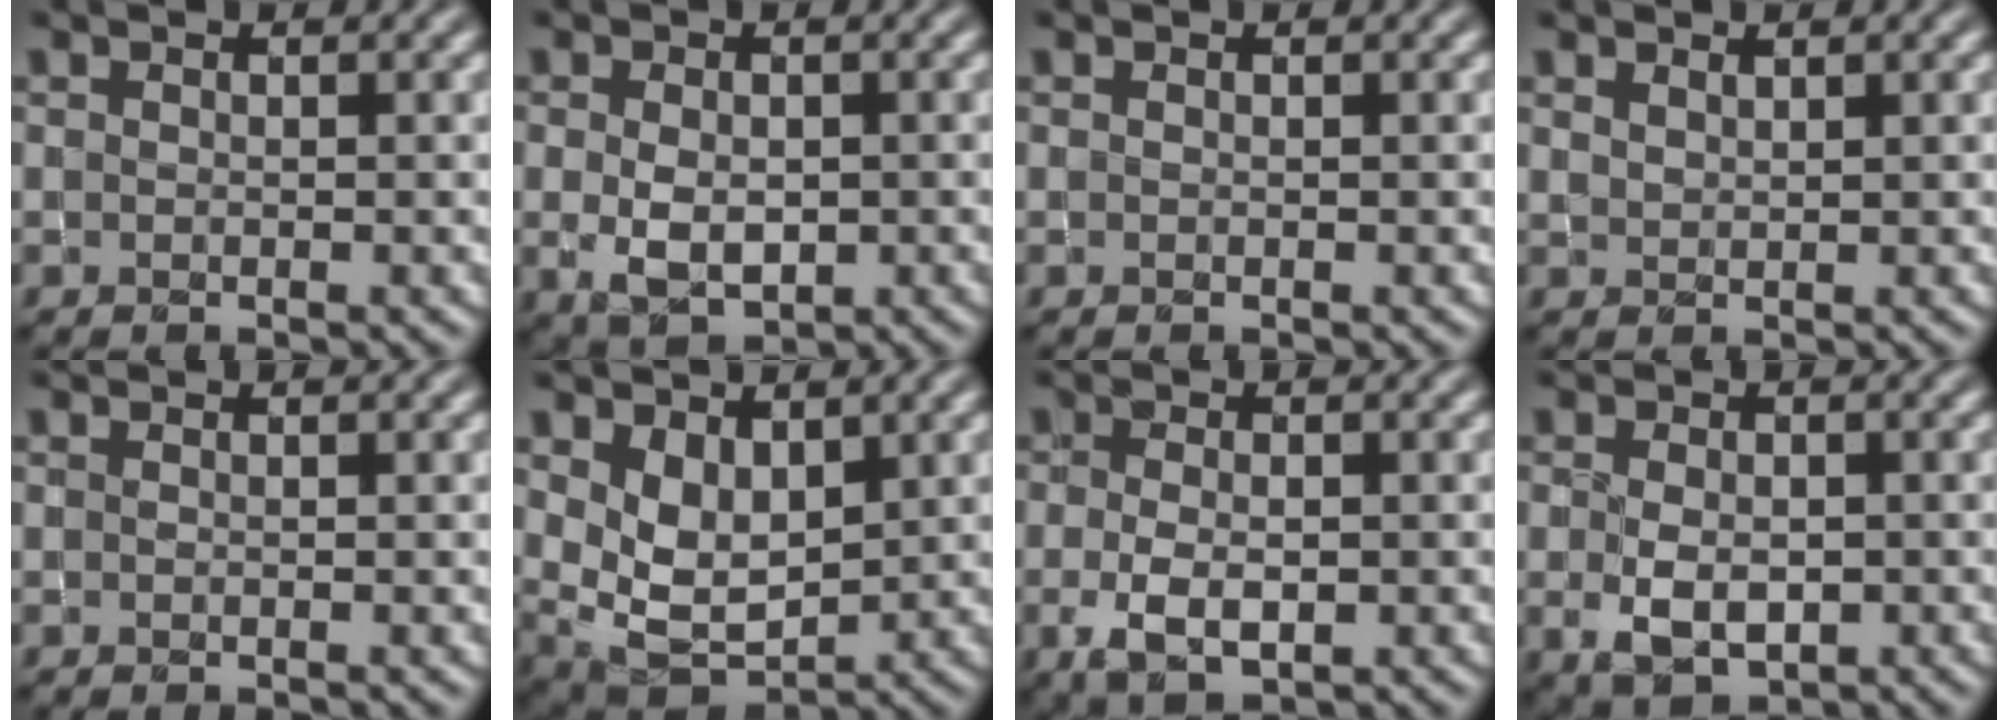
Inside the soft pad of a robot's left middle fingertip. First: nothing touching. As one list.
[{"total": 3.3, "force": [-0.3, 2.3, 2.3], "torque": [-0.045, -0.003, -0.001]}, {"total": 0.0}, {"total": 0.9, "force": [0.8, 0.1, -0.2], "torque": [0.002, 0.001, 0.018]}, {"total": 0.0}, {"total": 4.4, "force": [1.4, 3.0, 2.9], "torque": [-0.064, -0.010, 0.036]}, {"total": 3.2, "force": [-0.8, 1.9, 2.5], "torque": [-0.056, -0.006, -0.011]}, {"total": 3.4, "force": [-0.5, 2.4, 2.3], "torque": [-0.046, -0.007, -0.005]}]